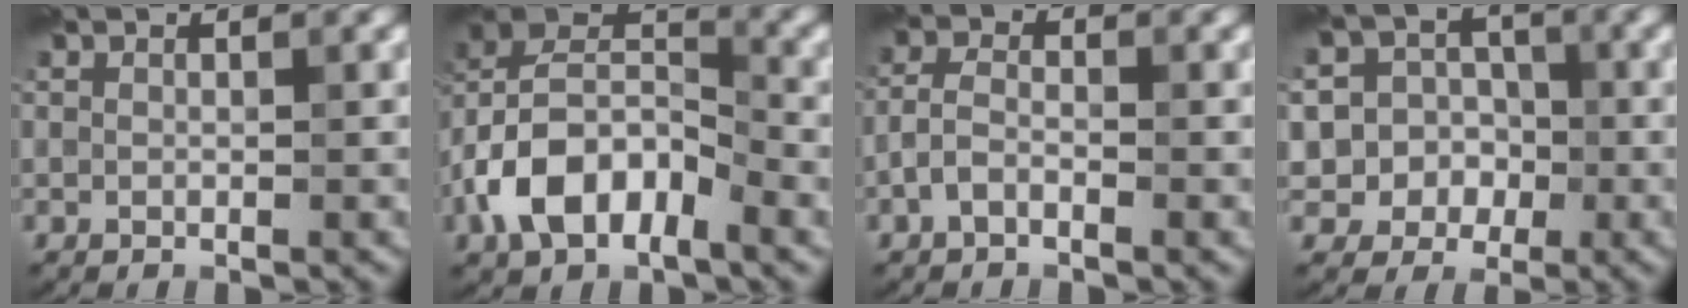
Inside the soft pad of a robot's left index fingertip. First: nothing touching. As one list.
[{"total": 9.0, "force": [-3.9, 4.9, 6.4], "torque": [-0.130, 0.012, -0.085]}, {"total": 2.2, "force": [-1.3, 1.0, 1.5], "torque": [-0.036, 0.007, -0.033]}, {"total": 8.2, "force": [-2.0, 7.7, 2.0], "torque": [-0.034, 0.012, -0.059]}]